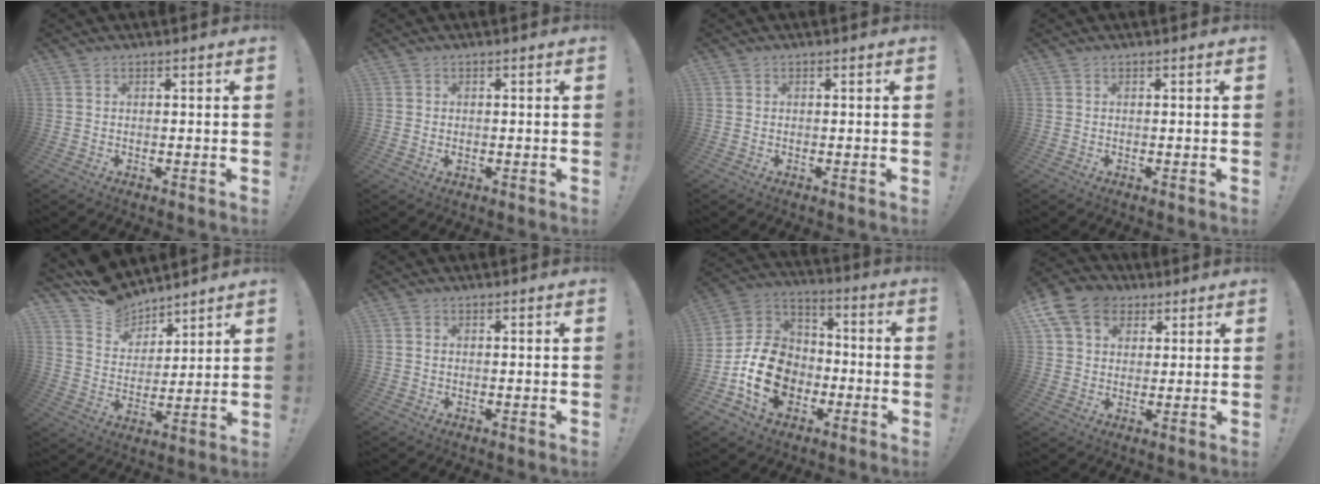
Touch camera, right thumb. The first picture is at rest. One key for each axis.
{"total": 0.6, "fx": 0.1, "fy": 0.6, "fz": 0.2, "tx": 0.001, "ty": 0.001, "tz": 0.000}
{"total": 0.0}
{"total": 0.0}
{"total": 11.5, "fx": 9.7, "fy": 5.8, "fz": 1.8, "tx": -0.041, "ty": -0.086, "tz": 0.184}
{"total": 0.6, "fx": 0.2, "fy": 0.5, "fz": 0.4, "tx": -0.003, "ty": 0.000, "tz": 0.002}
{"total": 18.1, "fx": -5.7, "fy": 14.0, "fz": 10.0, "tx": -0.173, "ty": 0.037, "tz": -0.088}
{"total": 13.0, "fx": 5.6, "fy": 10.0, "fz": 6.1, "tx": -0.108, "ty": -0.016, "tz": 0.113}